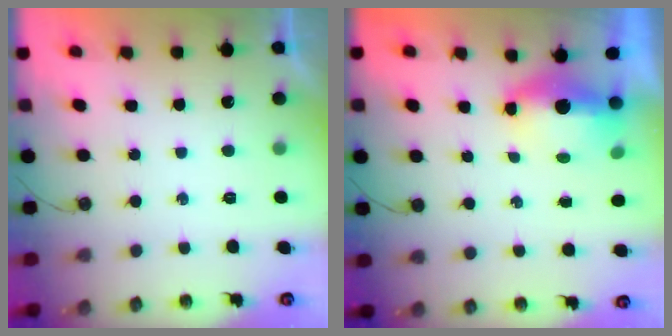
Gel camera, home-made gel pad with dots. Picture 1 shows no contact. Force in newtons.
{"total": 6.1, "press": 5.7, "slide": 2.1}